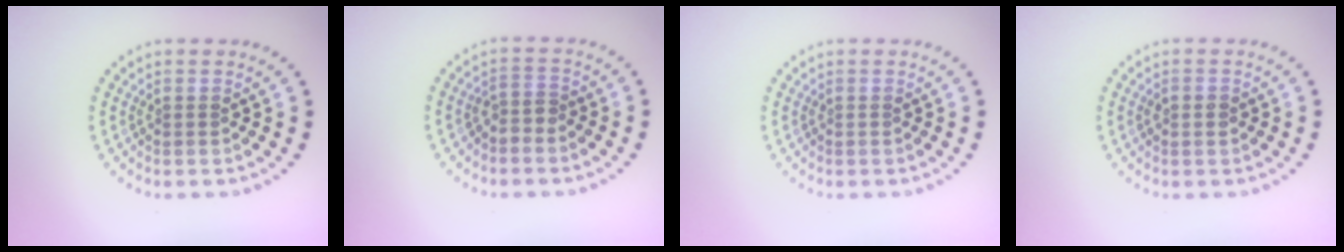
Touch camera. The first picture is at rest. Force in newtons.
{"total": 1.6, "press": 1.2, "slide": 1.1}
{"total": 0.0}
{"total": 1.3, "press": 1.3, "slide": 0.1}